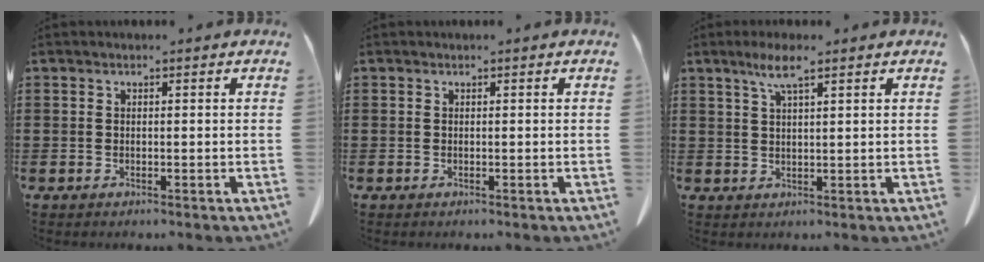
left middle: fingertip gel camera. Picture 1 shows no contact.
{"total": 0.0}
{"total": 4.2, "force": [2.6, 0.6, 3.2], "torque": [-0.069, 0.006, 0.044]}